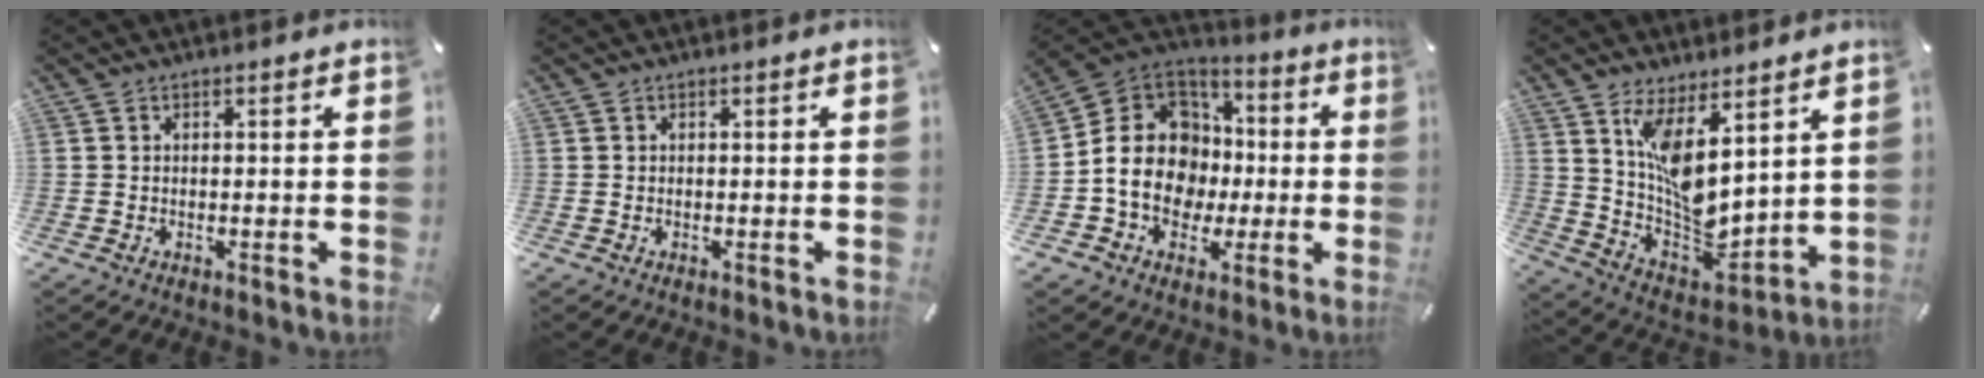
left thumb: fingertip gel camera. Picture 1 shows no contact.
{"total": 0.0}
{"total": 16.1, "force": [-2.0, 14.0, 7.8], "torque": [-0.159, 0.013, -0.033]}
{"total": 10.2, "force": [5.8, 4.4, 7.2], "torque": [-0.124, -0.065, 0.115]}